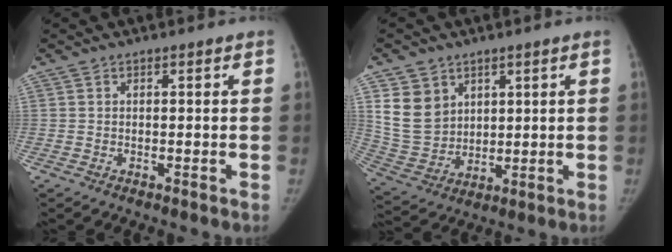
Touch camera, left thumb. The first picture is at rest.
{"total": 10.7, "force": [4.5, 8.5, 4.7], "torque": [-0.067, -0.023, 0.107]}